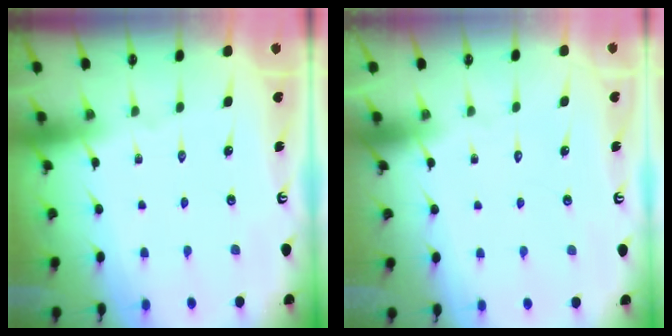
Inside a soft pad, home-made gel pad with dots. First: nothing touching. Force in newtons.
{"total": 1.6, "press": 1.6, "slide": 0.1}